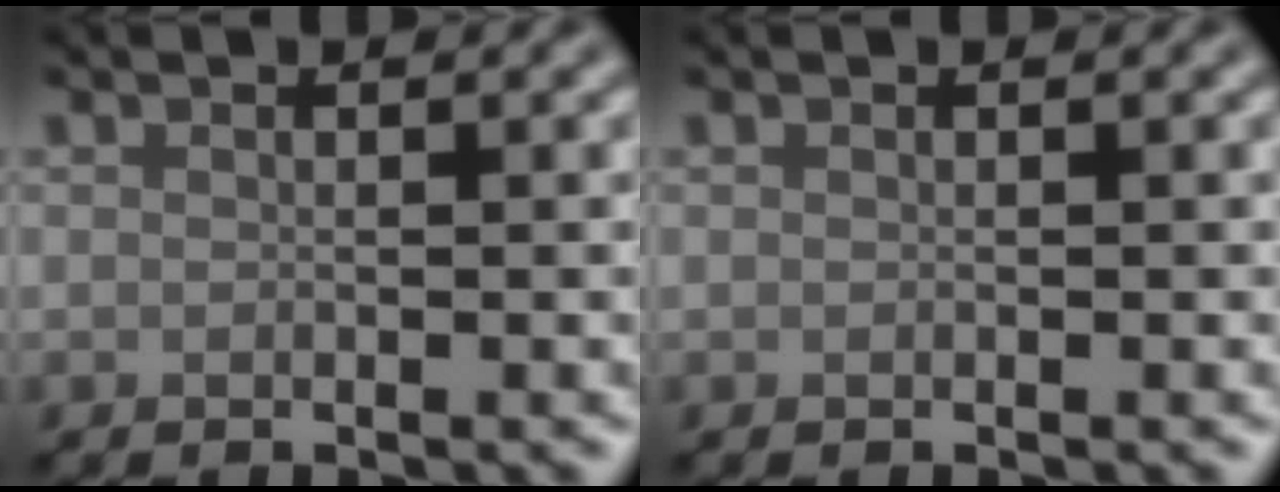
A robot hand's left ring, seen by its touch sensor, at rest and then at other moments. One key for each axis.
{"total": 0.0}